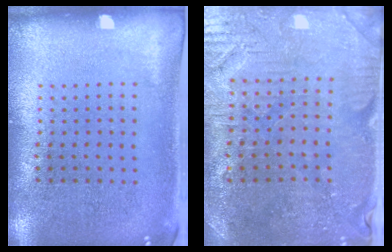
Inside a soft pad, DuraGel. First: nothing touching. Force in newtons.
{"total": 1.4, "press": 1.4, "slide": 0.4}